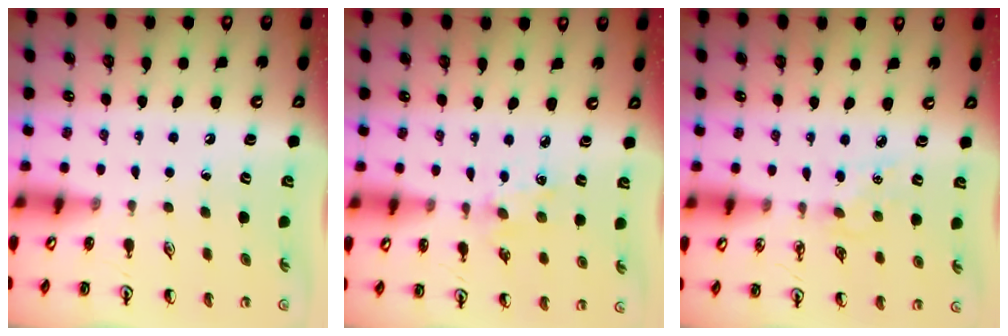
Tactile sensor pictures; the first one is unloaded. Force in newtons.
{"total": 2.9, "press": 2.8, "slide": 0.5}
{"total": 5.7, "press": 5.7, "slide": 0.7}